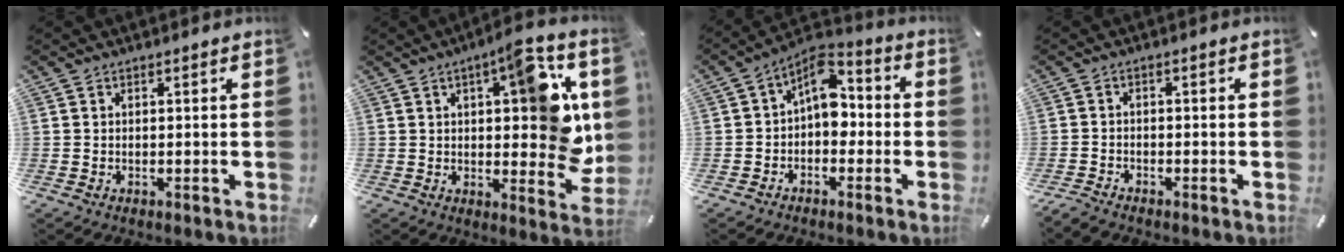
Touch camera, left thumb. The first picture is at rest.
{"total": 17.3, "force": [4.1, 7.2, 15.2], "torque": [-0.172, -0.027, 0.065]}
{"total": 7.9, "force": [0.6, 5.6, 5.5], "torque": [-0.087, -0.009, 0.005]}
{"total": 2.2, "force": [-2.0, 0.4, 0.6], "torque": [-0.019, 0.007, -0.042]}